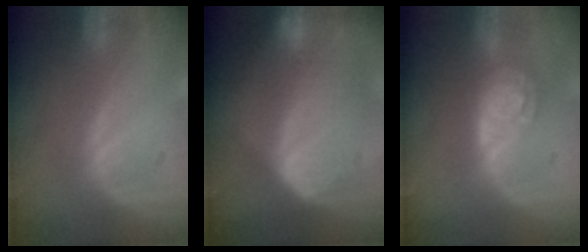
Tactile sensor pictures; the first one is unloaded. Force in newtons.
{"total": 10.3, "press": 8.9, "slide": 5.2}
{"total": 6.6, "press": 6.6, "slide": 0.3}